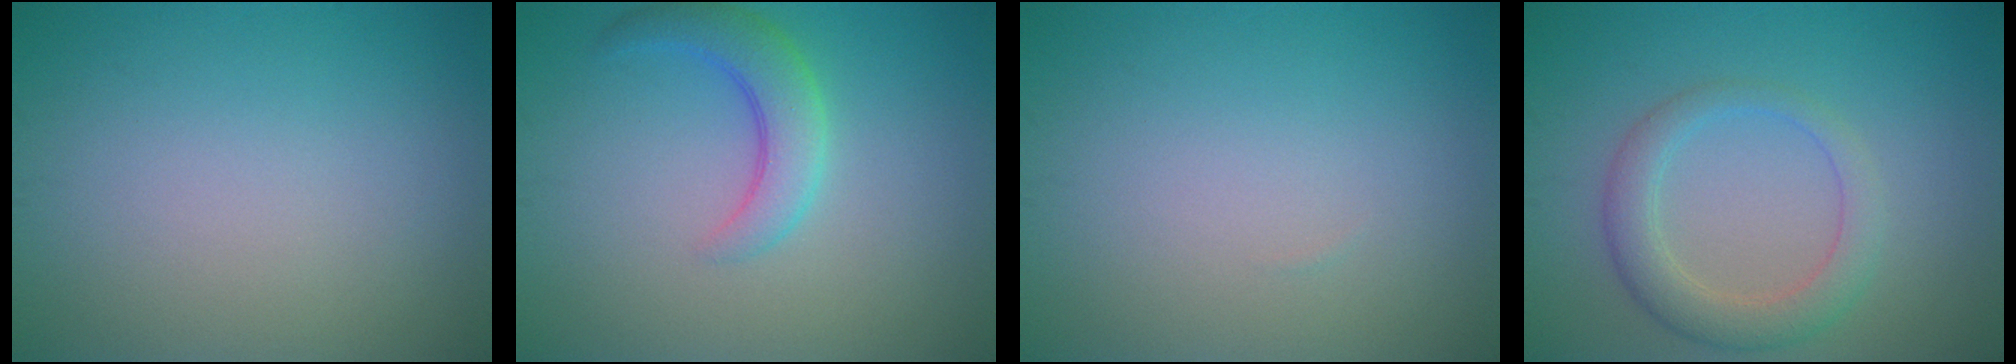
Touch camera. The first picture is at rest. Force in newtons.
{"total": 3.6, "press": 3.6, "slide": 0.1}
{"total": 0.0}
{"total": 3.5, "press": 3.5, "slide": 0.3}